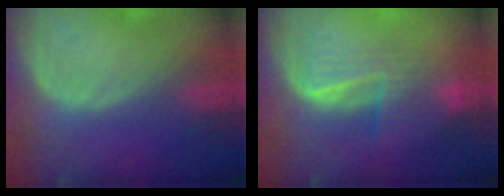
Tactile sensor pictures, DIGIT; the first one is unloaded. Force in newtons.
{"total": 6.8, "press": 6.4, "slide": 2.3}